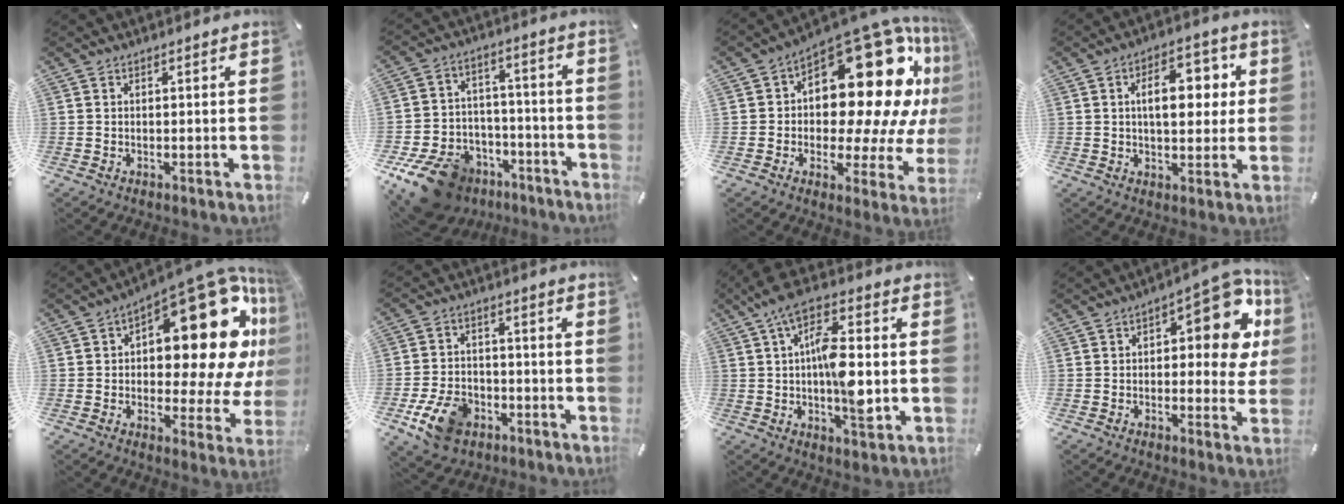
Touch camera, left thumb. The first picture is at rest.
{"total": 14.3, "force": [-9.3, 9.4, 5.5], "torque": [-0.096, 0.067, -0.155]}
{"total": 28.8, "force": [9.2, 15.2, 22.7], "torque": [-0.320, -0.096, 0.168]}
{"total": 11.4, "force": [2.4, 6.6, 8.9], "torque": [-0.124, -0.002, 0.033]}
{"total": 27.8, "force": [9.0, 13.2, 22.8], "torque": [-0.271, -0.090, 0.158]}
{"total": 10.9, "force": [-5.0, 7.6, 6.0], "torque": [-0.117, 0.026, -0.086]}
{"total": 14.4, "force": [0.6, 5.8, 13.1], "torque": [-0.234, -0.010, 0.006]}
{"total": 14.9, "force": [4.8, 7.3, 12.0], "torque": [-0.139, -0.042, 0.075]}